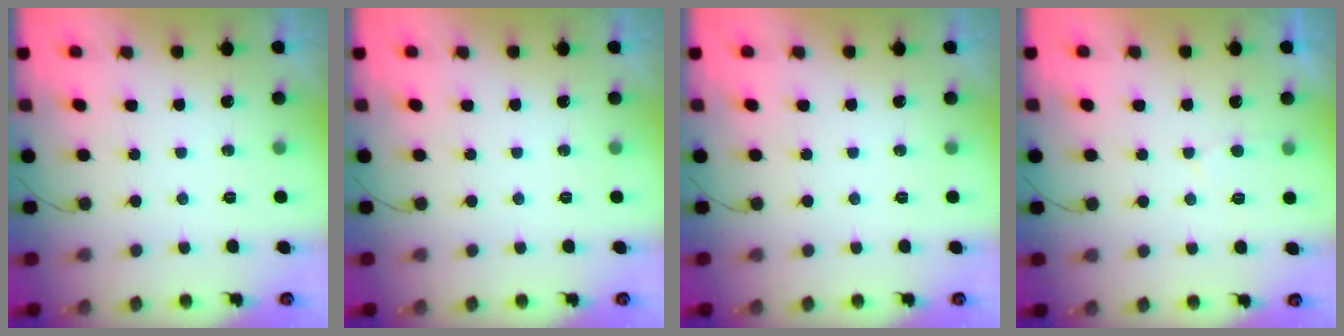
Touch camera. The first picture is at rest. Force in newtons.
{"total": 0.0}
{"total": 0.0}
{"total": 2.3, "press": 2.3, "slide": 0.2}